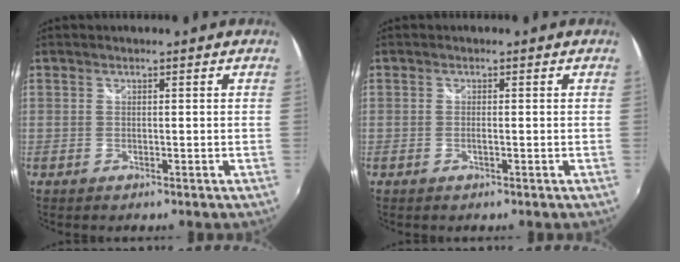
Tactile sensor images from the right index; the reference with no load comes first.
{"total": 1.1, "force": [-0.3, 0.1, 1.0], "torque": [-0.019, -0.002, -0.007]}